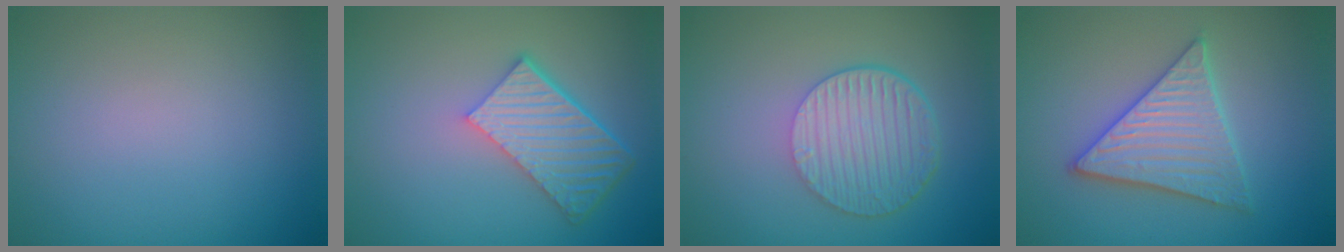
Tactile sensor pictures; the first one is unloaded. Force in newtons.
{"total": 6.2, "press": 4.3, "slide": 4.5}
{"total": 6.4, "press": 4.4, "slide": 4.6}
{"total": 5.7, "press": 5.6, "slide": 0.8}